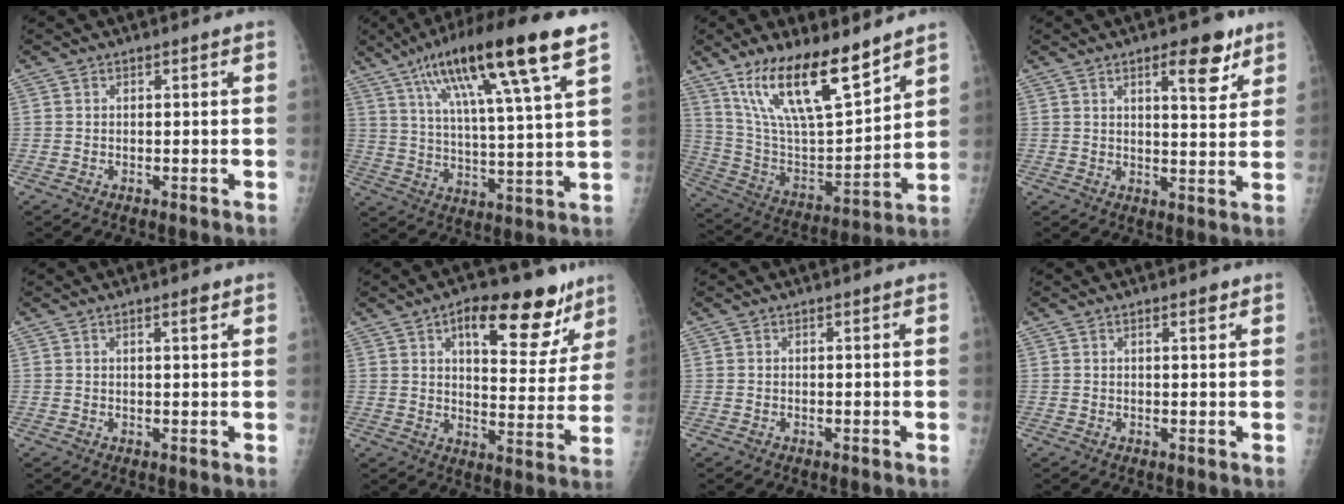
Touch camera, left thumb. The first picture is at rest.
{"total": 20.9, "force": [11.4, 2.6, 17.4], "torque": [-0.290, -0.018, 0.192]}
{"total": 20.4, "force": [13.8, 6.1, 13.8], "torque": [-0.220, -0.065, 0.262]}
{"total": 8.2, "force": [4.8, 2.8, 6.1], "torque": [-0.066, -0.026, 0.065]}
{"total": 1.8, "force": [1.0, 0.4, 1.4], "torque": [-0.019, -0.004, 0.015]}
{"total": 18.1, "force": [10.4, 7.9, 12.5], "torque": [-0.119, -0.037, 0.146]}
{"total": 0.0}
{"total": 1.6, "force": [0.9, 0.5, 1.2], "torque": [-0.013, -0.003, 0.012]}